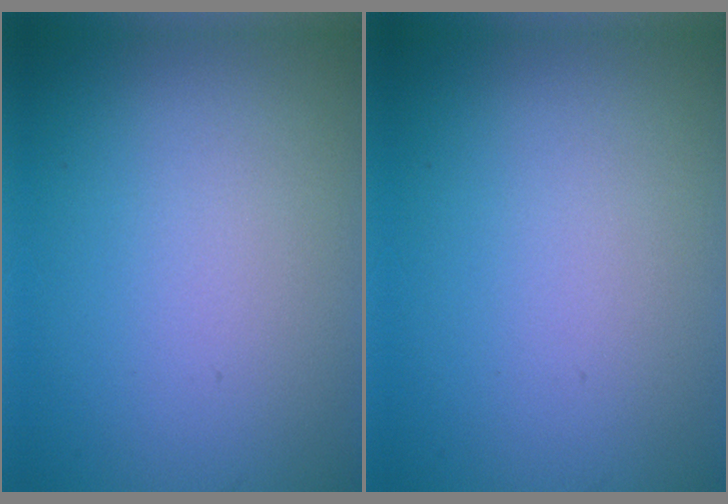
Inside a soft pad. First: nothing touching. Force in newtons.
{"total": 0.0}